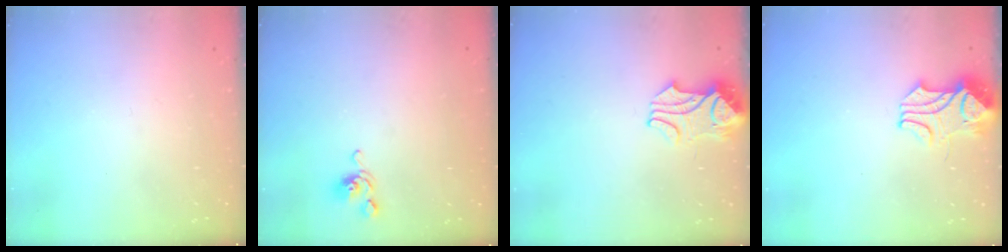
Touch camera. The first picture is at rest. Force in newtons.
{"total": 4.4, "press": 4.4, "slide": 0.4}
{"total": 2.3, "press": 2.2, "slide": 0.6}
{"total": 2.6, "press": 2.4, "slide": 1.0}